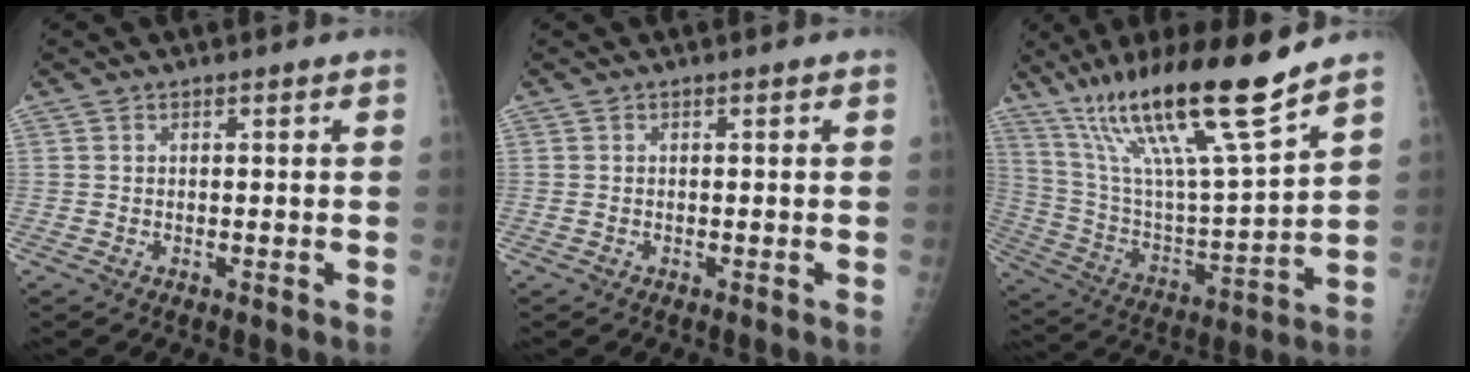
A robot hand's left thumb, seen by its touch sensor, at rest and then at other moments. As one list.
[{"total": 0.0}, {"total": 21.9, "force": [15.0, 2.1, 15.9], "torque": [-0.267, -0.063, 0.274]}]